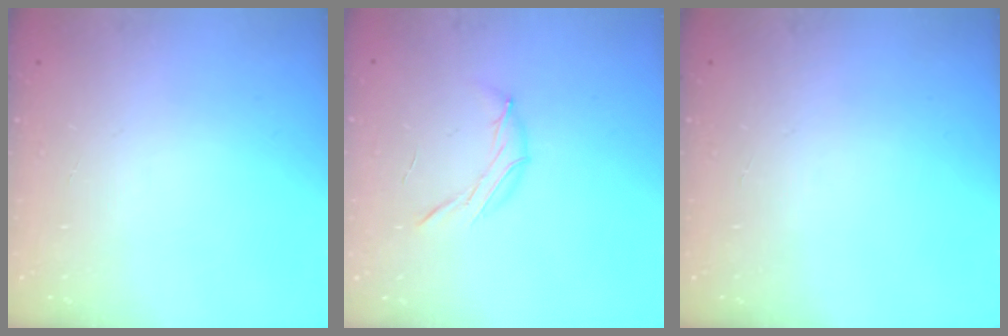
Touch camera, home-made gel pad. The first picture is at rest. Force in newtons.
{"total": 7.0, "press": 6.9, "slide": 1.4}
{"total": 0.0}